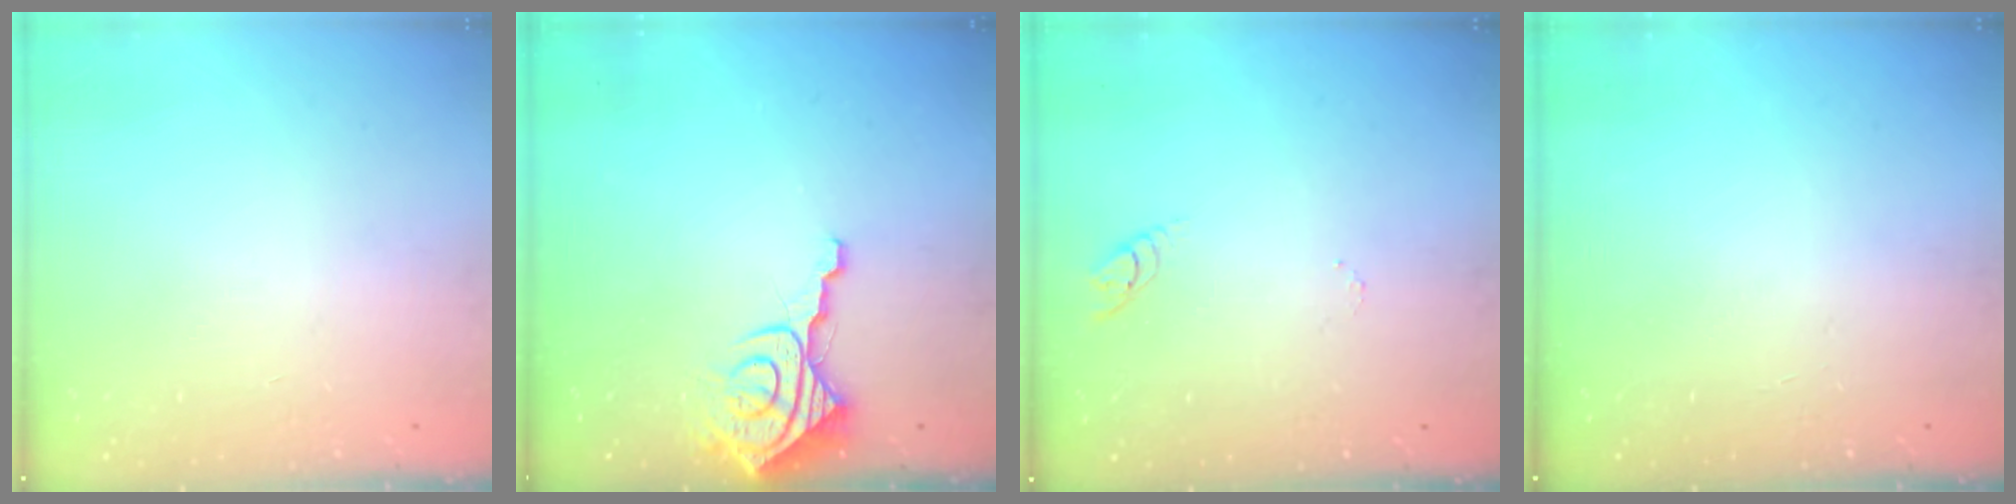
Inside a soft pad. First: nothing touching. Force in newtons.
{"total": 8.8, "press": 8.7, "slide": 0.8}
{"total": 2.8, "press": 2.8, "slide": 0.2}
{"total": 2.7, "press": 2.7, "slide": 0.3}